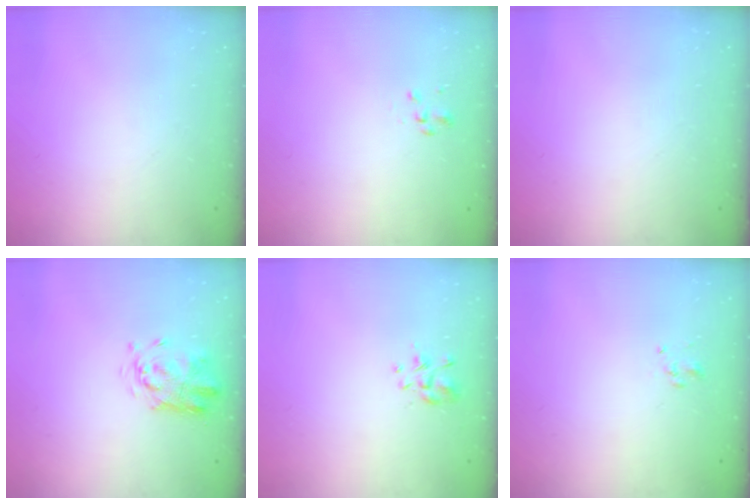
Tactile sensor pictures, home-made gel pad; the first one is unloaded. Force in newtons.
{"total": 1.6, "press": 1.5, "slide": 0.4}
{"total": 0.0}
{"total": 3.6, "press": 3.5, "slide": 0.9}
{"total": 2.5, "press": 2.3, "slide": 0.8}
{"total": 0.9, "press": 0.7, "slide": 0.6}